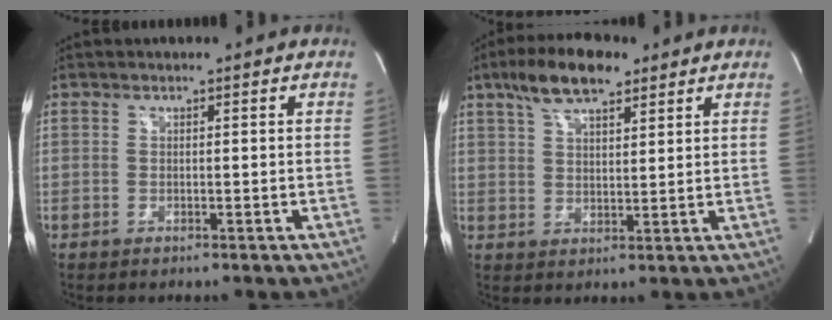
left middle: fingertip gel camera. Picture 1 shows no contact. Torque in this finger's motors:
{"motor_torque": [0.66, -0.10, 0.01, 0.05]}